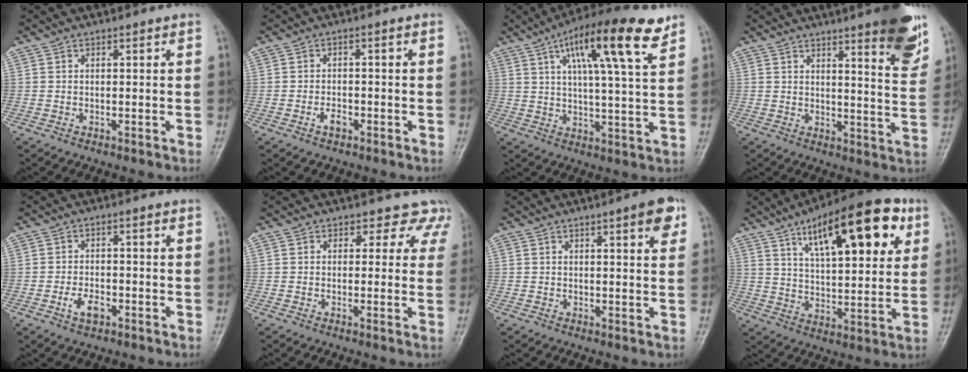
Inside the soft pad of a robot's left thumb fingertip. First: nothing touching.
{"total": 2.3, "force": [-1.3, 1.2, 1.5], "torque": [-0.025, 0.011, -0.023]}
{"total": 16.4, "force": [8.6, 3.3, 13.6], "torque": [-0.209, -0.017, 0.135]}
{"total": 12.0, "force": [7.4, 2.0, 9.2], "torque": [-0.097, -0.045, 0.095]}
{"total": 3.9, "force": [-1.8, 2.1, 2.8], "torque": [-0.049, 0.011, -0.031]}
{"total": 2.6, "force": [1.8, 1.8, 0.1], "torque": [0.032, -0.008, 0.005]}
{"total": 4.9, "force": [2.5, 1.1, 4.1], "torque": [-0.045, -0.008, 0.029]}
{"total": 21.3, "force": [9.7, 7.9, 17.3], "torque": [-0.222, -0.019, 0.149]}